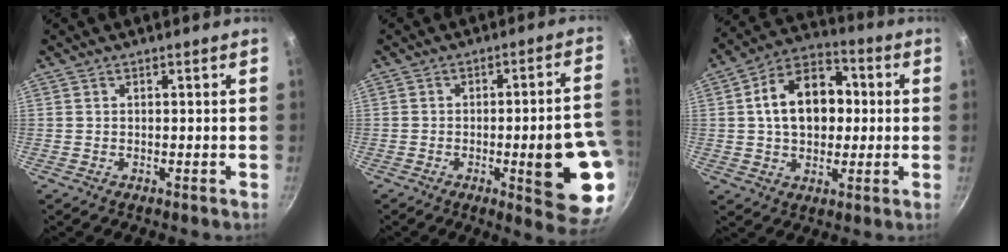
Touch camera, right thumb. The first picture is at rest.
{"total": 15.4, "force": [-3.8, 3.2, 14.6], "torque": [-0.163, 0.021, -0.044]}
{"total": 15.4, "force": [1.5, 10.8, 10.9], "torque": [-0.138, 0.025, 0.009]}